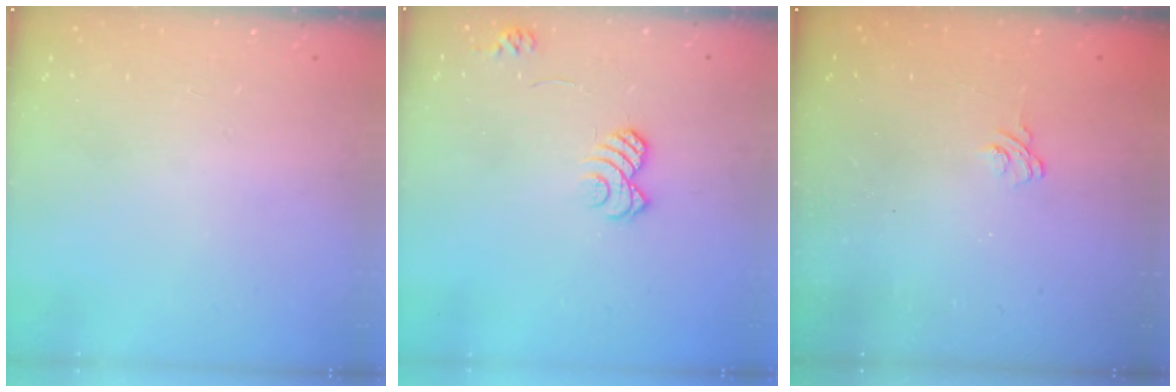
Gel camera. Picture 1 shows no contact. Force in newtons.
{"total": 7.9, "press": 7.9, "slide": 0.4}
{"total": 2.5, "press": 2.1, "slide": 1.3}